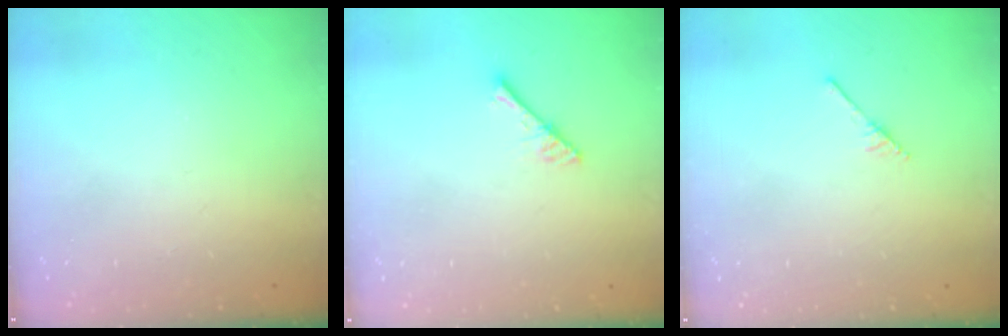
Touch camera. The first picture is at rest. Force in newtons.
{"total": 2.9, "press": 2.9, "slide": 0.2}
{"total": 2.5, "press": 2.4, "slide": 0.3}